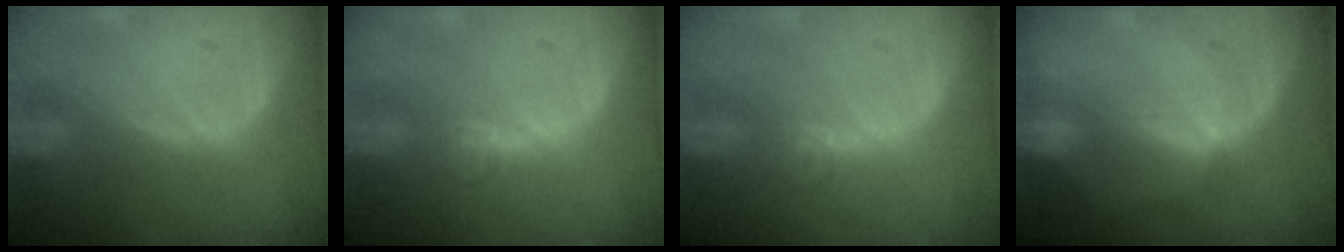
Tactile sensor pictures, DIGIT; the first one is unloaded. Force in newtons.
{"total": 3.9, "press": 3.6, "slide": 1.6}
{"total": 3.6, "press": 3.4, "slide": 1.2}
{"total": 3.0, "press": 2.8, "slide": 1.1}